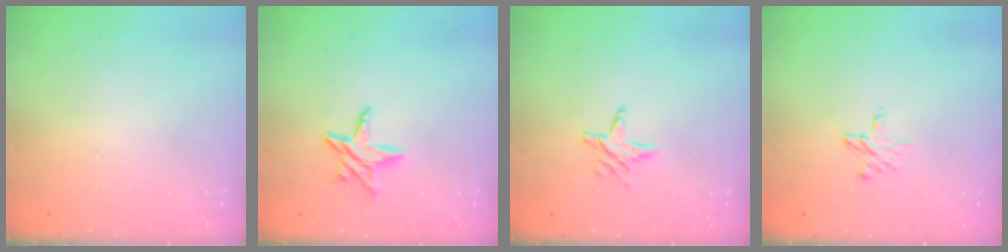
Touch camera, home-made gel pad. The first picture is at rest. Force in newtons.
{"total": 7.2, "press": 7.2, "slide": 0.1}
{"total": 4.7, "press": 4.7, "slide": 0.5}
{"total": 5.8, "press": 5.8, "slide": 0.5}